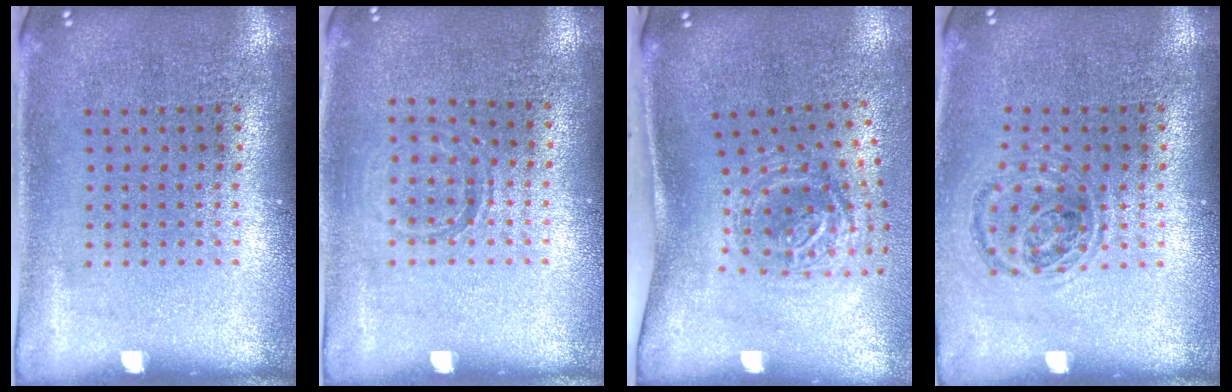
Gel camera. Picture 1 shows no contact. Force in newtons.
{"total": 0.9, "press": 0.9, "slide": 0.2}
{"total": 1.7, "press": 1.2, "slide": 1.2}
{"total": 0.9, "press": 0.9, "slide": 0.2}